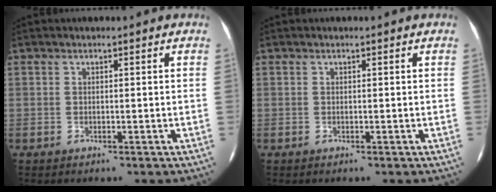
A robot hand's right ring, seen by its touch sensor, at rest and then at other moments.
{"total": 0.0}